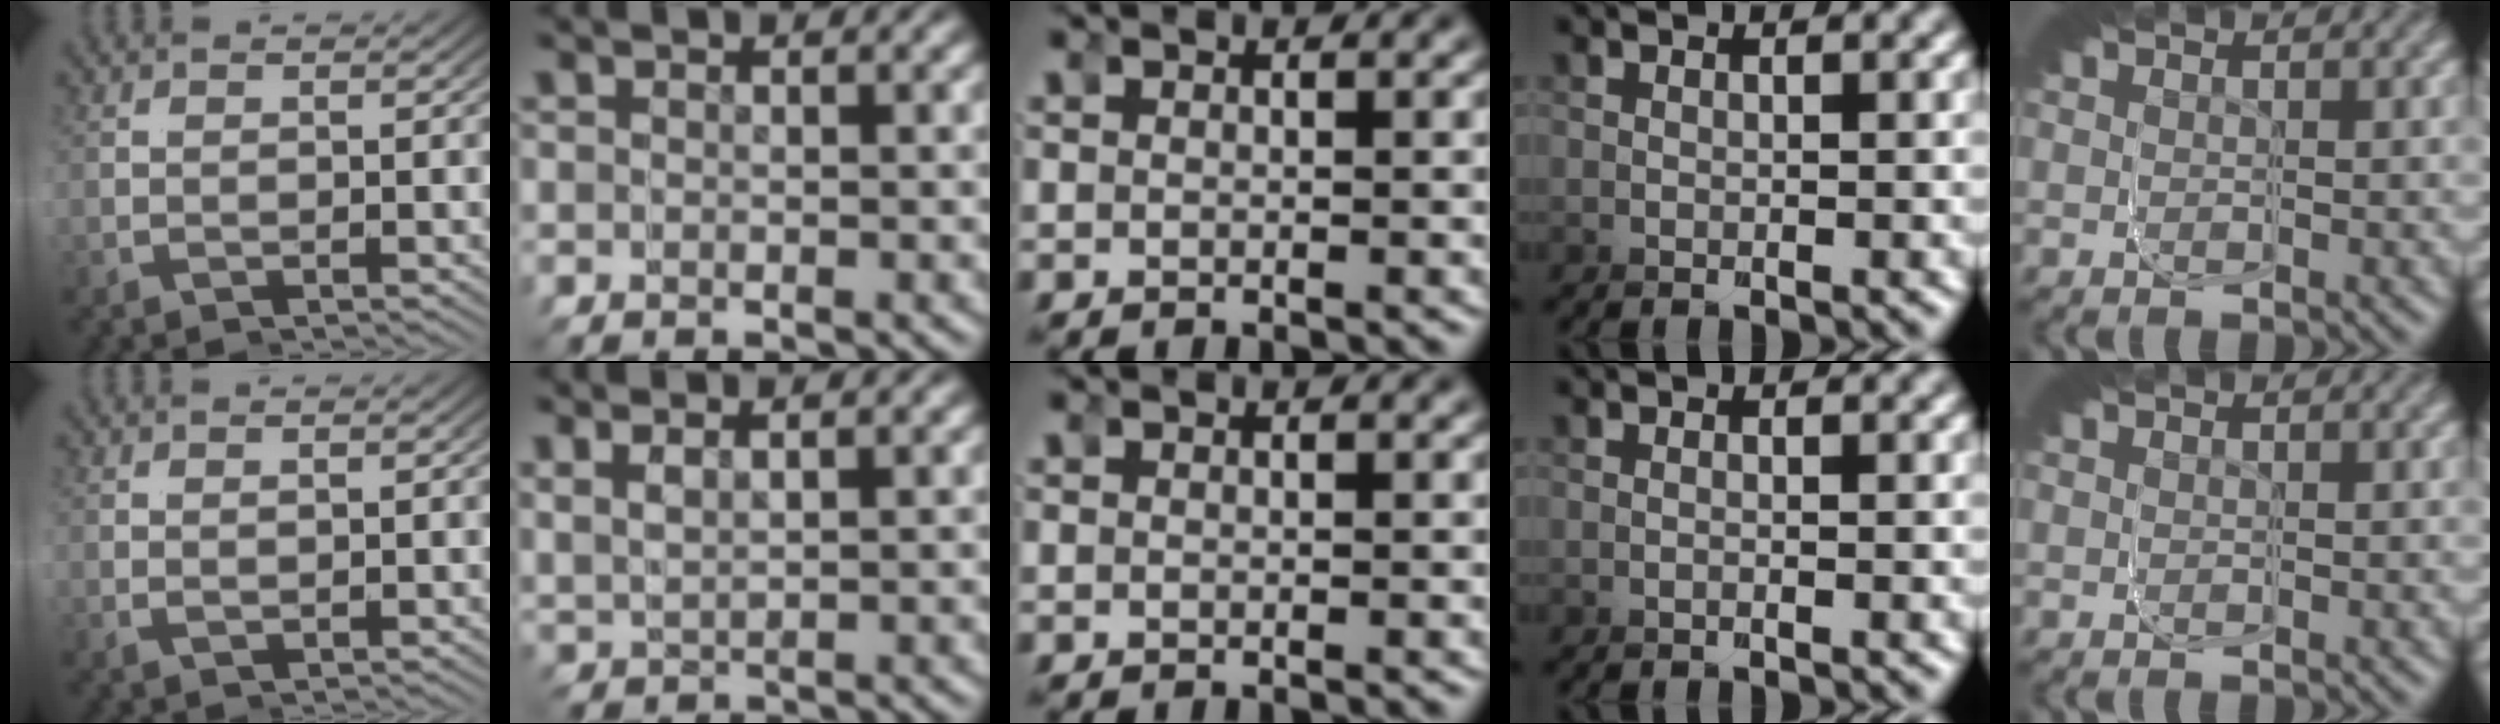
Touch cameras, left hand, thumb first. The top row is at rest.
{"thumb": {"total": 1.1, "force": [0.5, -0.6, 0.7], "torque": [-0.004, 0.011, 0.005]}, "index": {"total": 1.4, "force": [1.2, -0.2, 0.7], "torque": [-0.011, 0.013, 0.023]}, "ring": {"total": 1.4, "force": [-0.1, -1.4, 0.2], "torque": [-0.008, 0.002, -0.004]}}